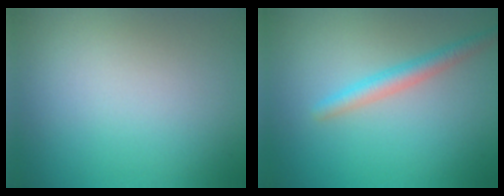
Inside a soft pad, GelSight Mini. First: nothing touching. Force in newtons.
{"total": 2.4, "press": 2.4, "slide": 0.1}